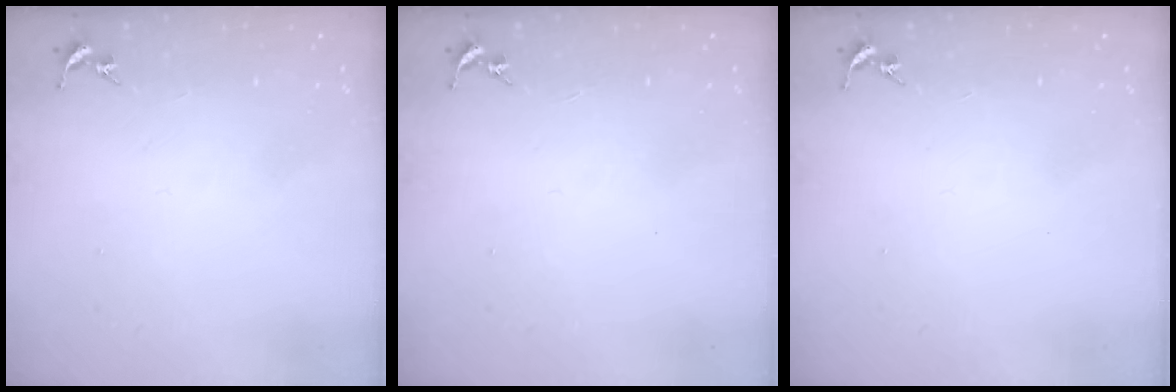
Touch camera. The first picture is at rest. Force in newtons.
{"total": 0.0}
{"total": 0.0}